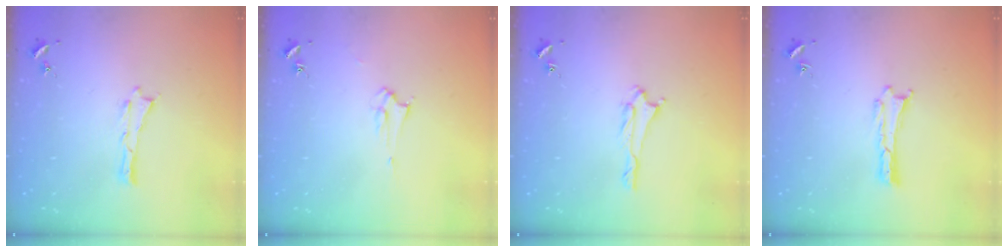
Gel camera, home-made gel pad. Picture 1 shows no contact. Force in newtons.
{"total": 2.1, "press": 2.1, "slide": 0.2}
{"total": 1.7, "press": 1.7, "slide": 0.3}
{"total": 0.0}